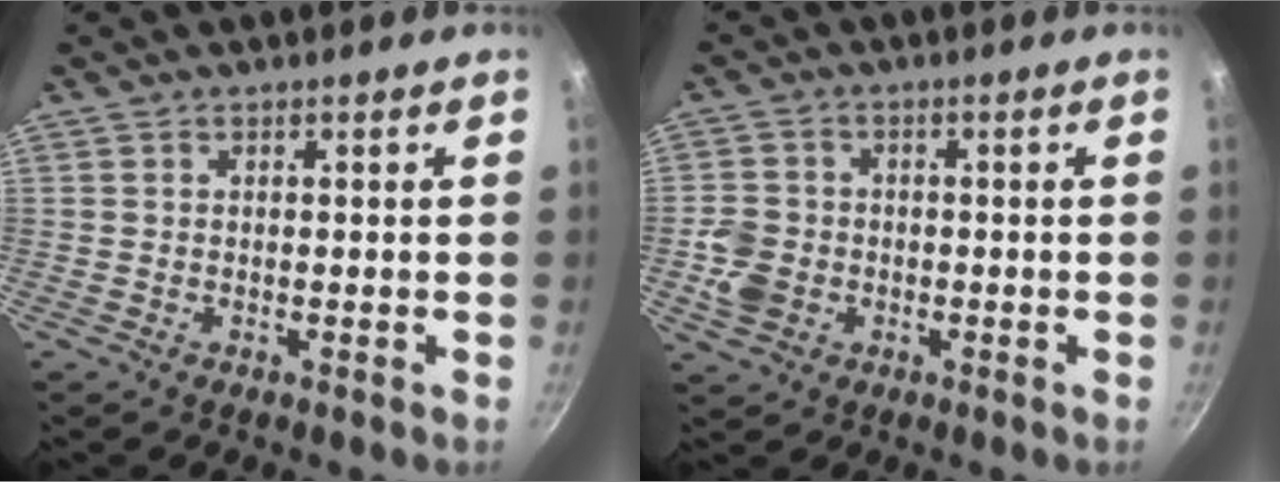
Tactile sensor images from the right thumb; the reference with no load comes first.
{"total": 6.0, "force": [-1.6, 5.0, 3.0], "torque": [-0.050, 0.010, -0.029]}